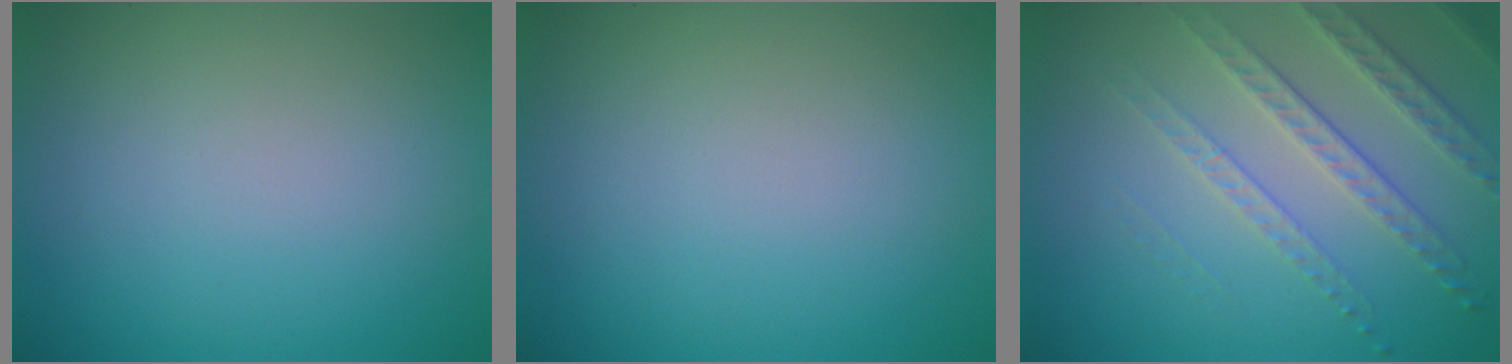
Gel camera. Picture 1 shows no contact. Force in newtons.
{"total": 0.0}
{"total": 3.4, "press": 3.1, "slide": 1.4}